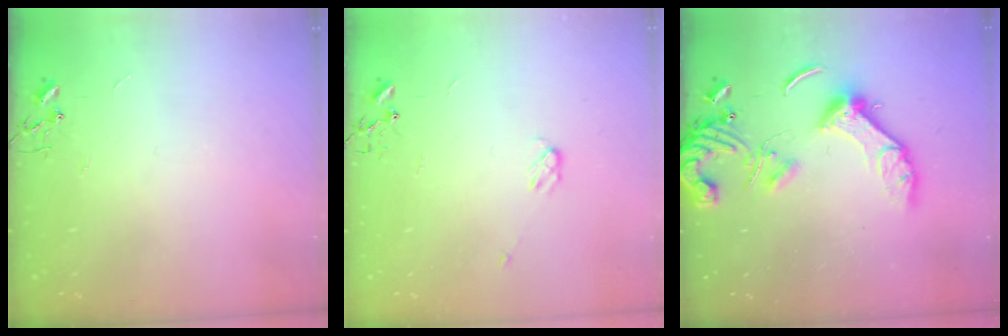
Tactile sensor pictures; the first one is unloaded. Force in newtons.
{"total": 3.4, "press": 3.3, "slide": 0.5}
{"total": 15.2, "press": 15.1, "slide": 1.9}